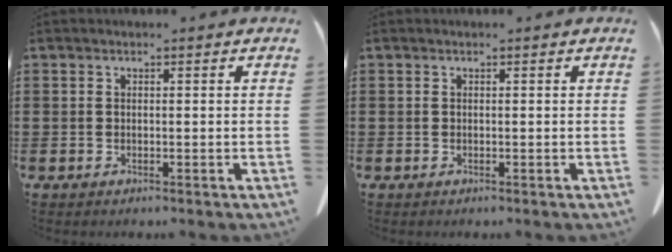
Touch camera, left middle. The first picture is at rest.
{"total": 0.0}